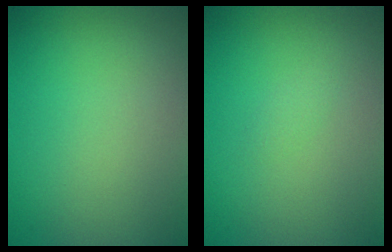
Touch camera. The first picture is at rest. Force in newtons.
{"total": 0.5, "press": 0.5, "slide": 0.0}